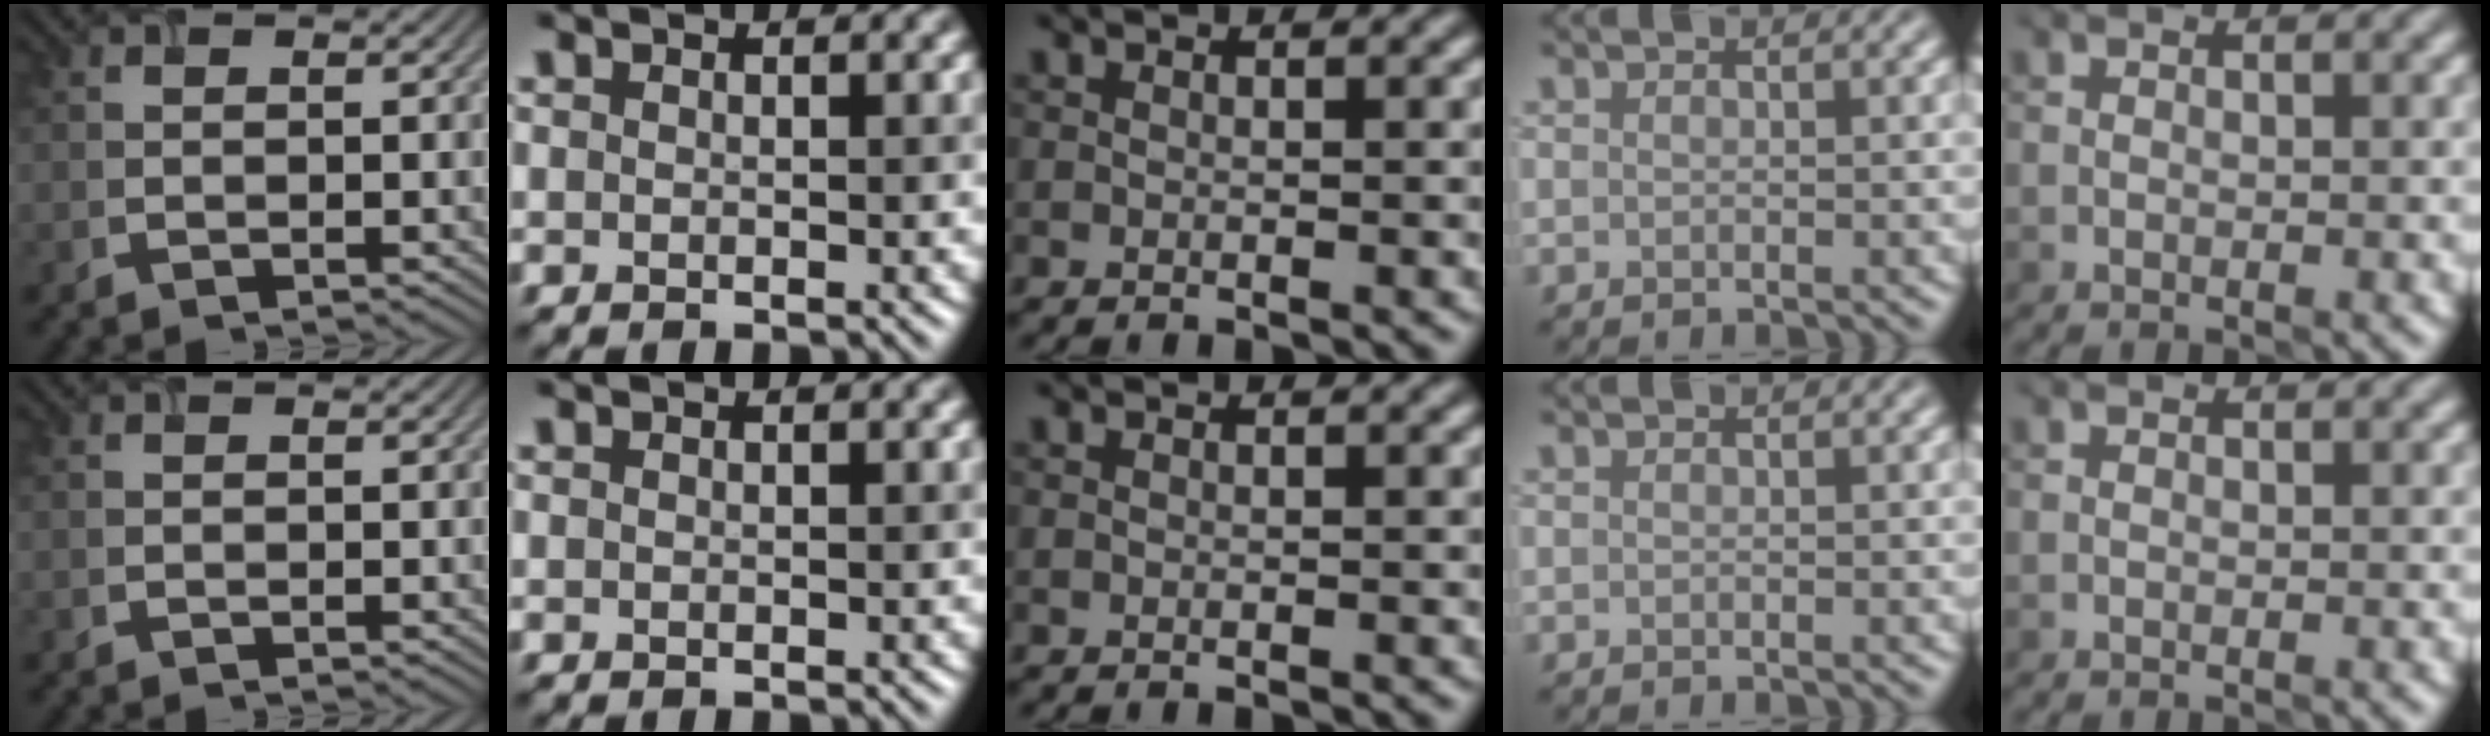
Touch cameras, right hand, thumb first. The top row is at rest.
{}